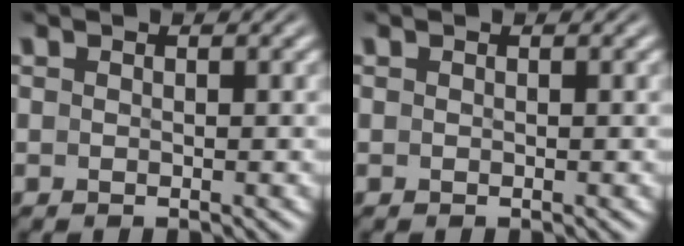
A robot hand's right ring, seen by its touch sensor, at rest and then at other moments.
{"total": 0.0}